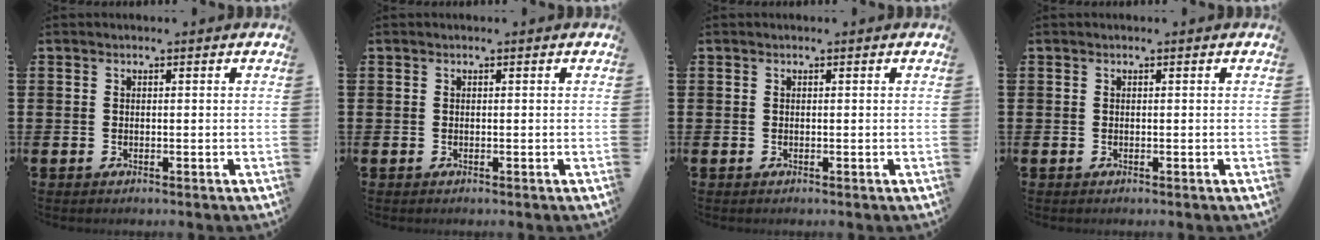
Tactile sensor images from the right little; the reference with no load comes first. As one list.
[{"total": 0.0}, {"total": 0.0}, {"total": 0.0}]